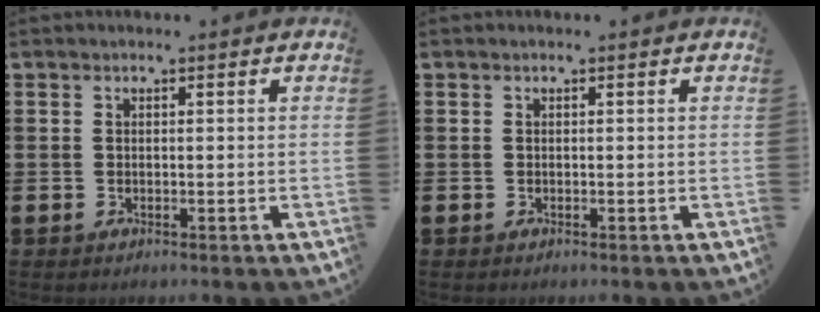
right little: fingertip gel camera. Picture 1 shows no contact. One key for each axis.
{"total": 0.0}